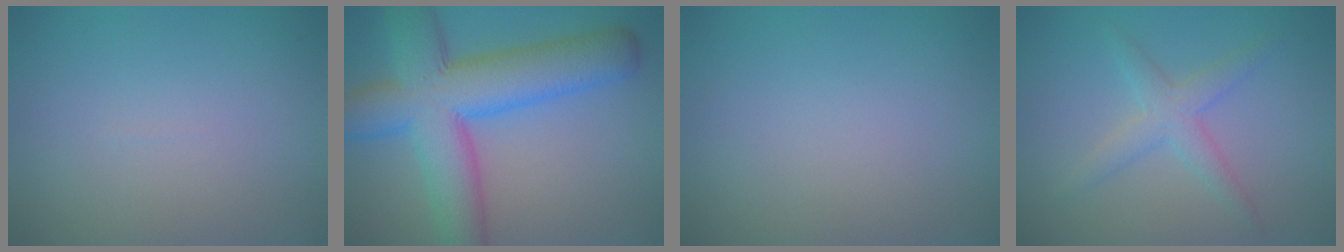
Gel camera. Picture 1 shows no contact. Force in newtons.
{"total": 11.5, "press": 11.5, "slide": 0.3}
{"total": 0.0}
{"total": 2.8, "press": 2.8, "slide": 0.1}